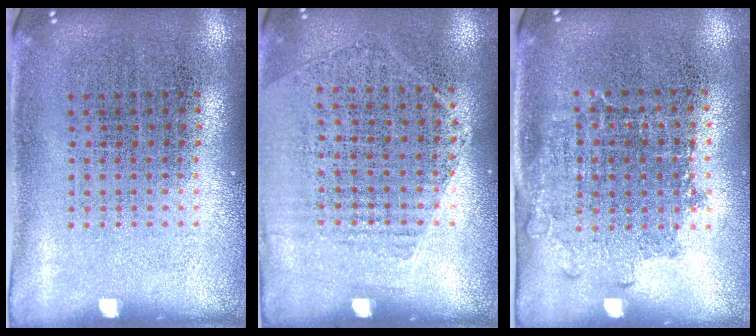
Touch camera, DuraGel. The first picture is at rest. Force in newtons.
{"total": 1.2, "press": 1.0, "slide": 0.7}
{"total": 1.3, "press": 1.1, "slide": 0.8}